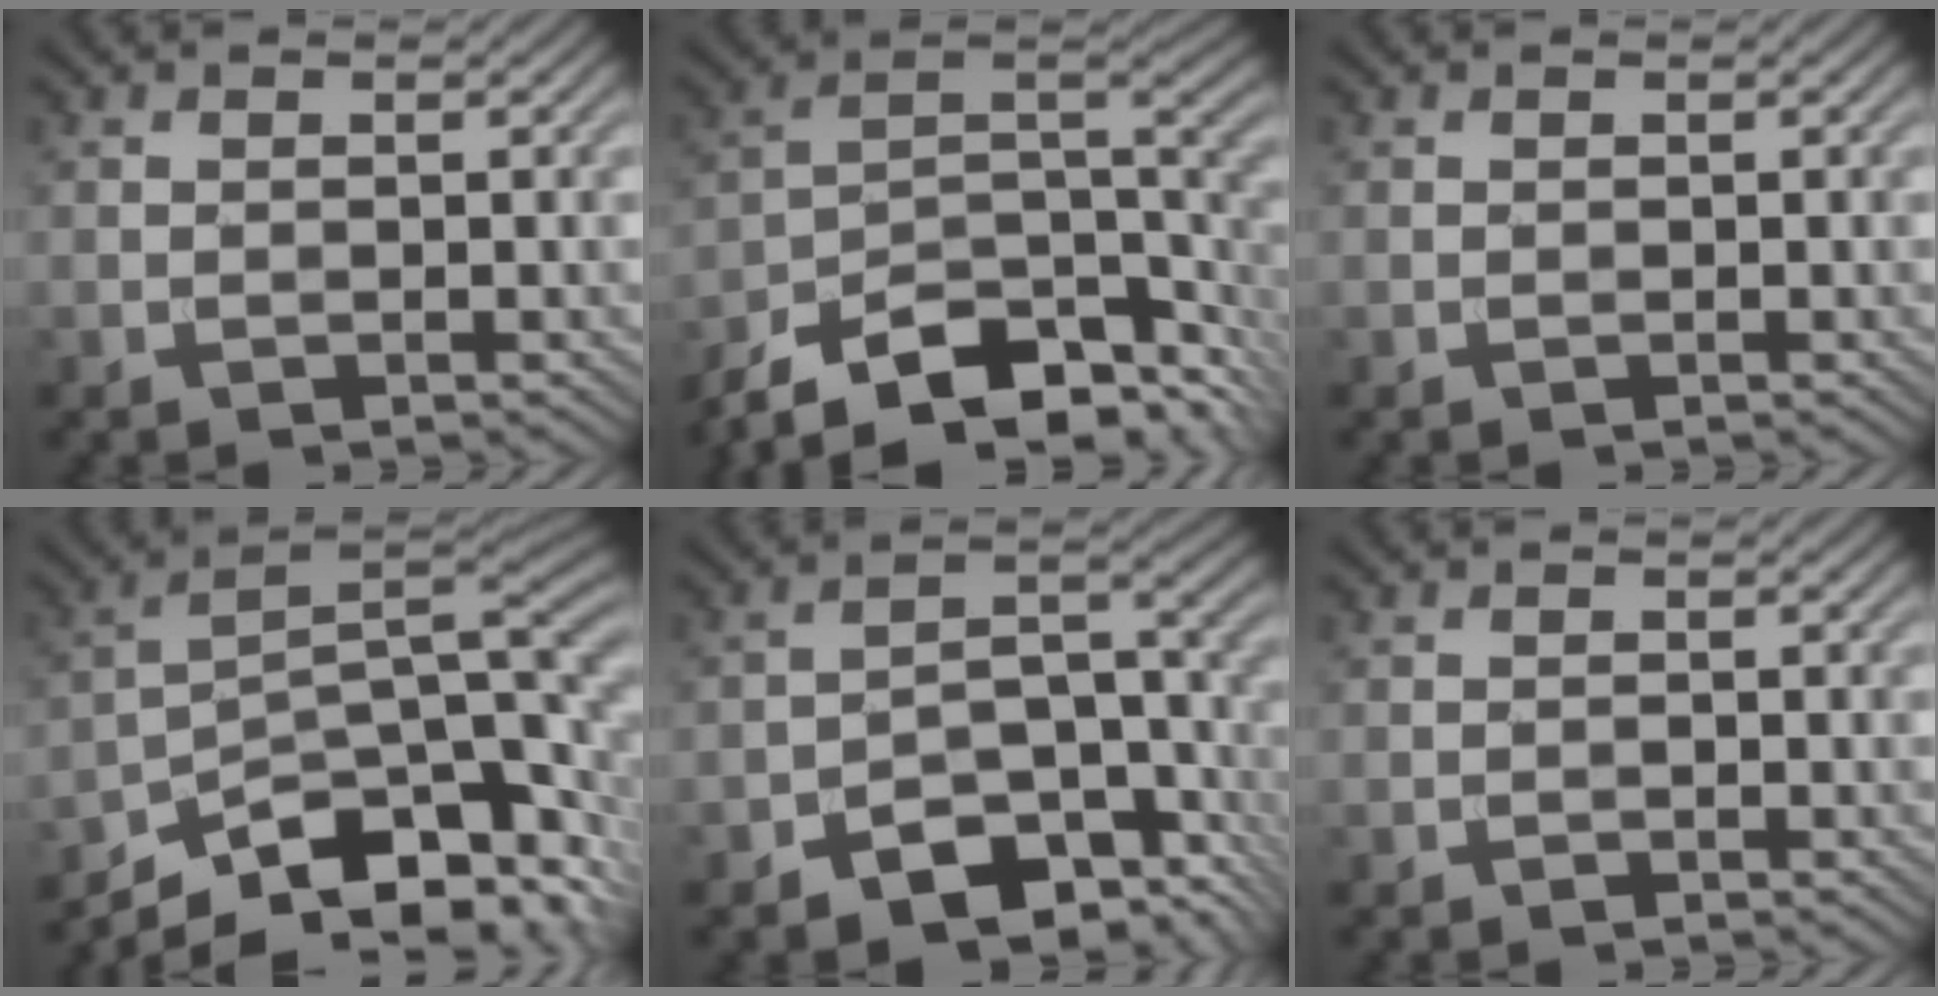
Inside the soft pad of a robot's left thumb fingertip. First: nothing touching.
{"total": 14.6, "force": [-10.2, 5.7, 8.8], "torque": [-0.186, -0.019, -0.160]}
{"total": 0.0}
{"total": 15.5, "force": [-8.4, 6.5, 11.3], "torque": [-0.198, -0.025, -0.125]}
{"total": 10.3, "force": [-6.3, 5.4, 6.2], "torque": [-0.086, -0.010, -0.113]}
{"total": 0.6, "force": [-0.4, 0.3, 0.4], "torque": [-0.002, 0.000, -0.006]}